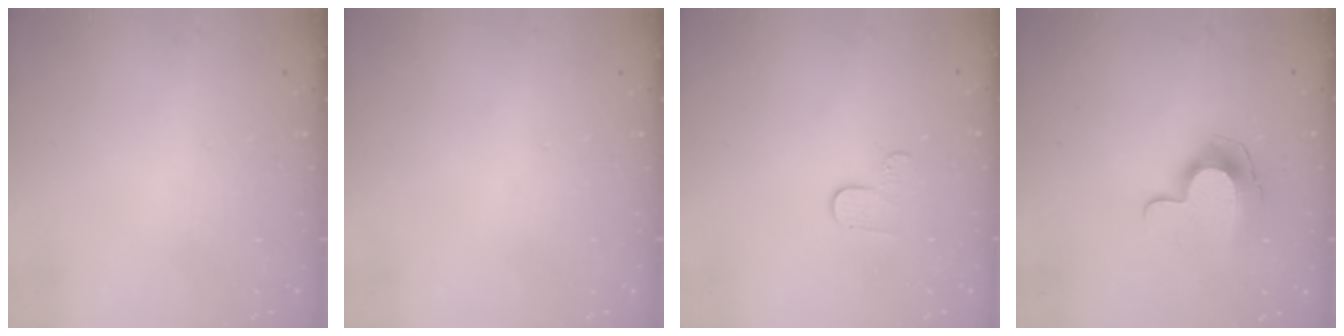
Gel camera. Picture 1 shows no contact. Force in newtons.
{"total": 0.0}
{"total": 3.9, "press": 3.9, "slide": 0.4}
{"total": 10.5, "press": 10.5, "slide": 0.5}